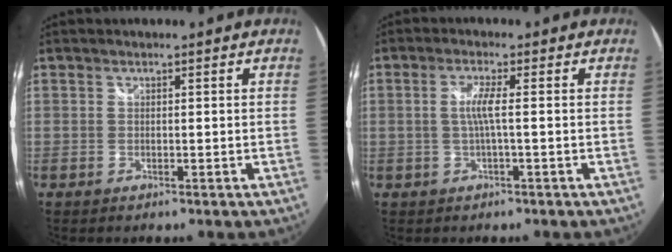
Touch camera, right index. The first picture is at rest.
{"total": 3.2, "force": [-0.3, -0.3, 3.2], "torque": [-0.066, -0.001, -0.005]}